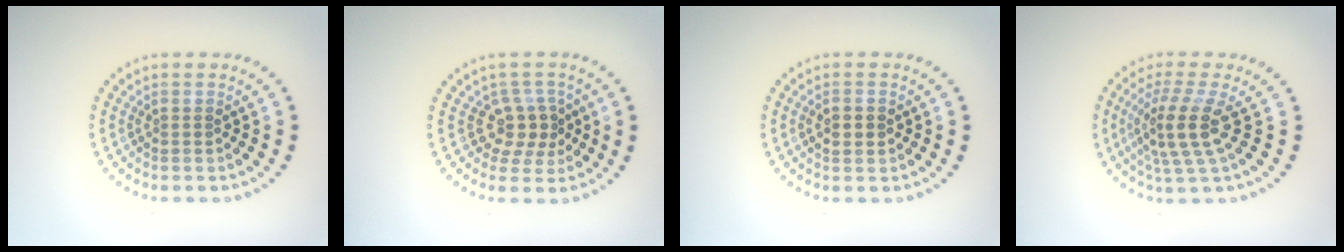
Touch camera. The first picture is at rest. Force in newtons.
{"total": 2.8, "press": 2.2, "slide": 1.7}
{"total": 2.3, "press": 2.2, "slide": 0.1}
{"total": 4.1, "press": 3.1, "slide": 2.7}